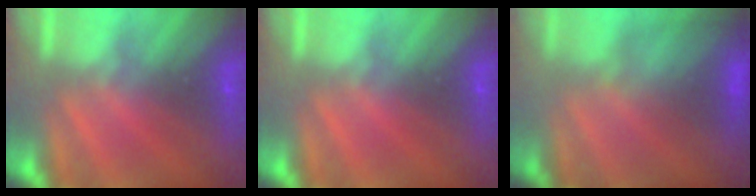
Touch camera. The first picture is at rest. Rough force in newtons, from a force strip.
{"total": 0.0}
{"total": 3.2}